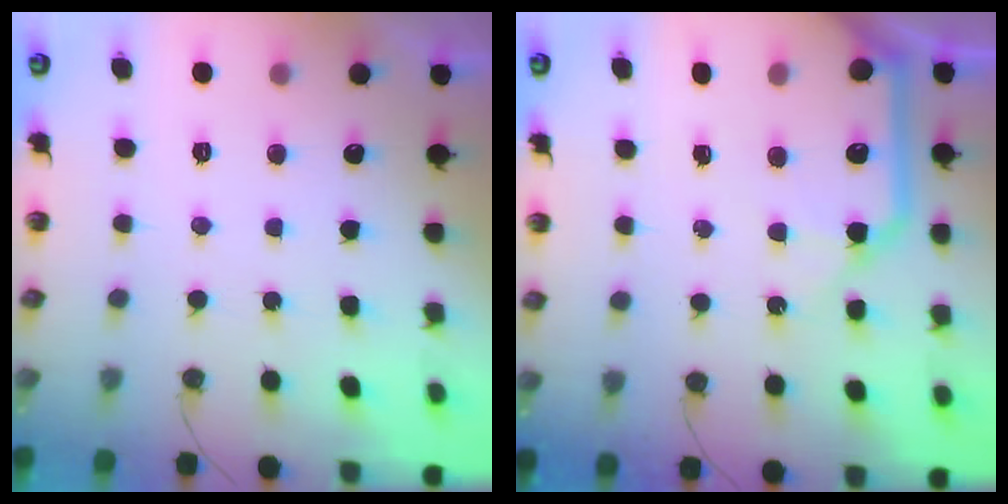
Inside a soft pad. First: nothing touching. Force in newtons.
{"total": 13.4, "press": 13.3, "slide": 1.5}